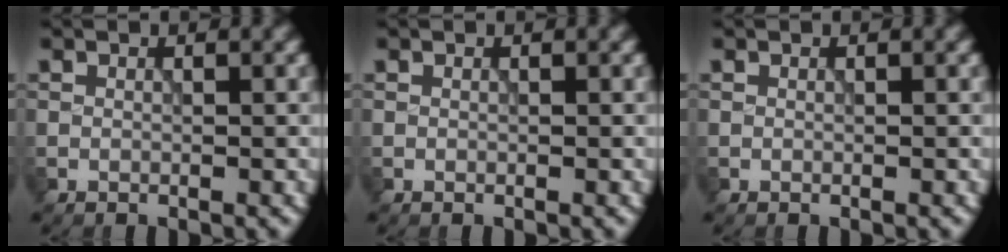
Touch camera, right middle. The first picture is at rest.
{"total": 0.0}
{"total": 0.0}